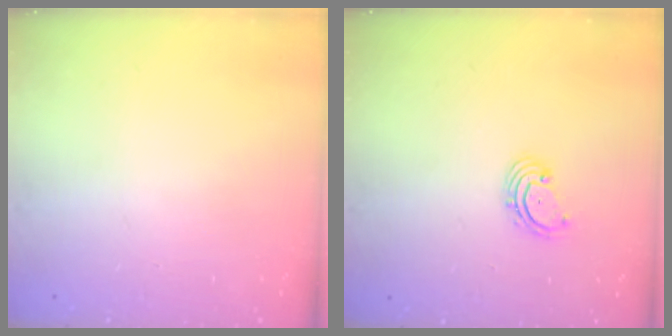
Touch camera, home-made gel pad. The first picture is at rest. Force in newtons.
{"total": 1.8, "press": 1.7, "slide": 0.7}